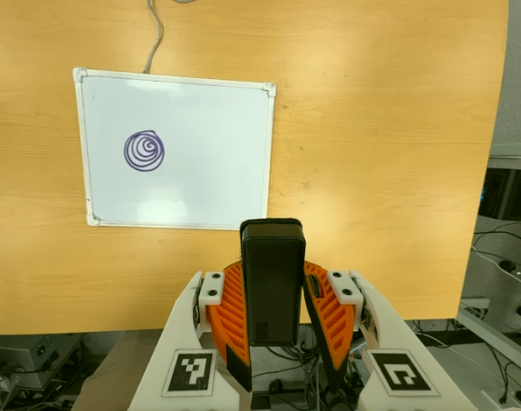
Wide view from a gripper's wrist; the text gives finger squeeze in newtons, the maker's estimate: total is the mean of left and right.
{"total": 6.1, "left": 5.2, "right": 7.0}